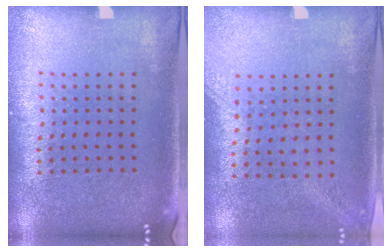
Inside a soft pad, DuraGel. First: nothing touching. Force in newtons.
{"total": 1.4, "press": 1.1, "slide": 0.9}